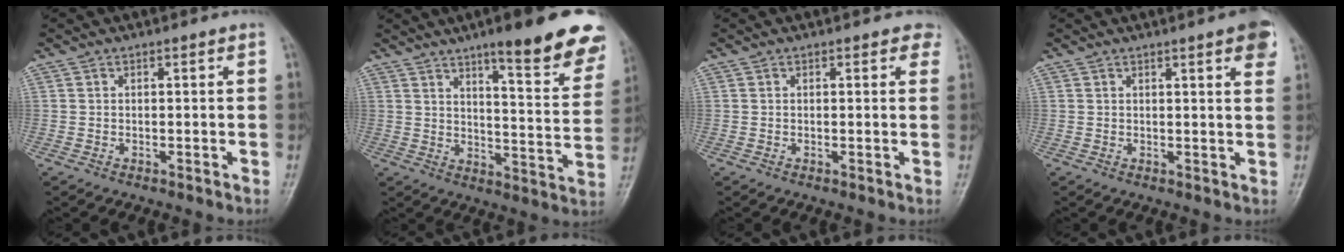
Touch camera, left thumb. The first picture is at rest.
{"total": 18.6, "force": [12.5, 3.8, 13.2], "torque": [-0.135, -0.066, 0.165]}
{"total": 1.8, "force": [1.1, 1.1, 0.9], "torque": [0.011, -0.002, 0.005]}
{"total": 5.3, "force": [2.9, 0.8, 4.4], "torque": [-0.043, -0.004, 0.031]}